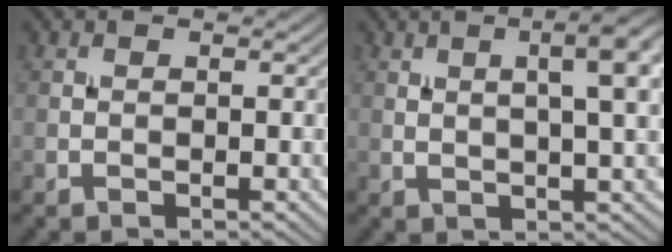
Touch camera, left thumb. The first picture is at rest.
{"total": 7.5, "force": [2.6, 1.7, 6.8], "torque": [-0.082, 0.020, 0.035]}